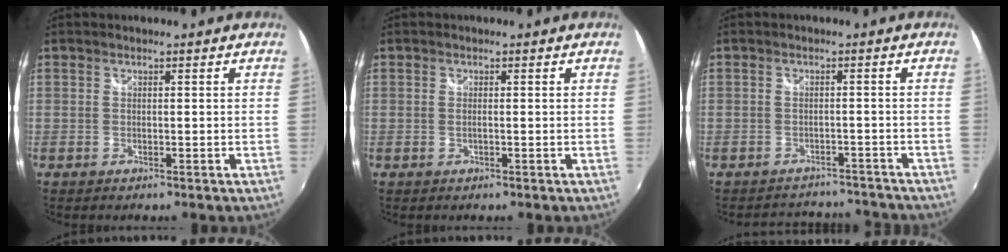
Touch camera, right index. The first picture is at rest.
{"total": 0.7, "force": [-0.2, 0.0, 0.6], "torque": [-0.013, 0.000, -0.004]}
{"total": 9.2, "force": [-8.4, 3.4, 1.8], "torque": [-0.033, 0.021, -0.100]}